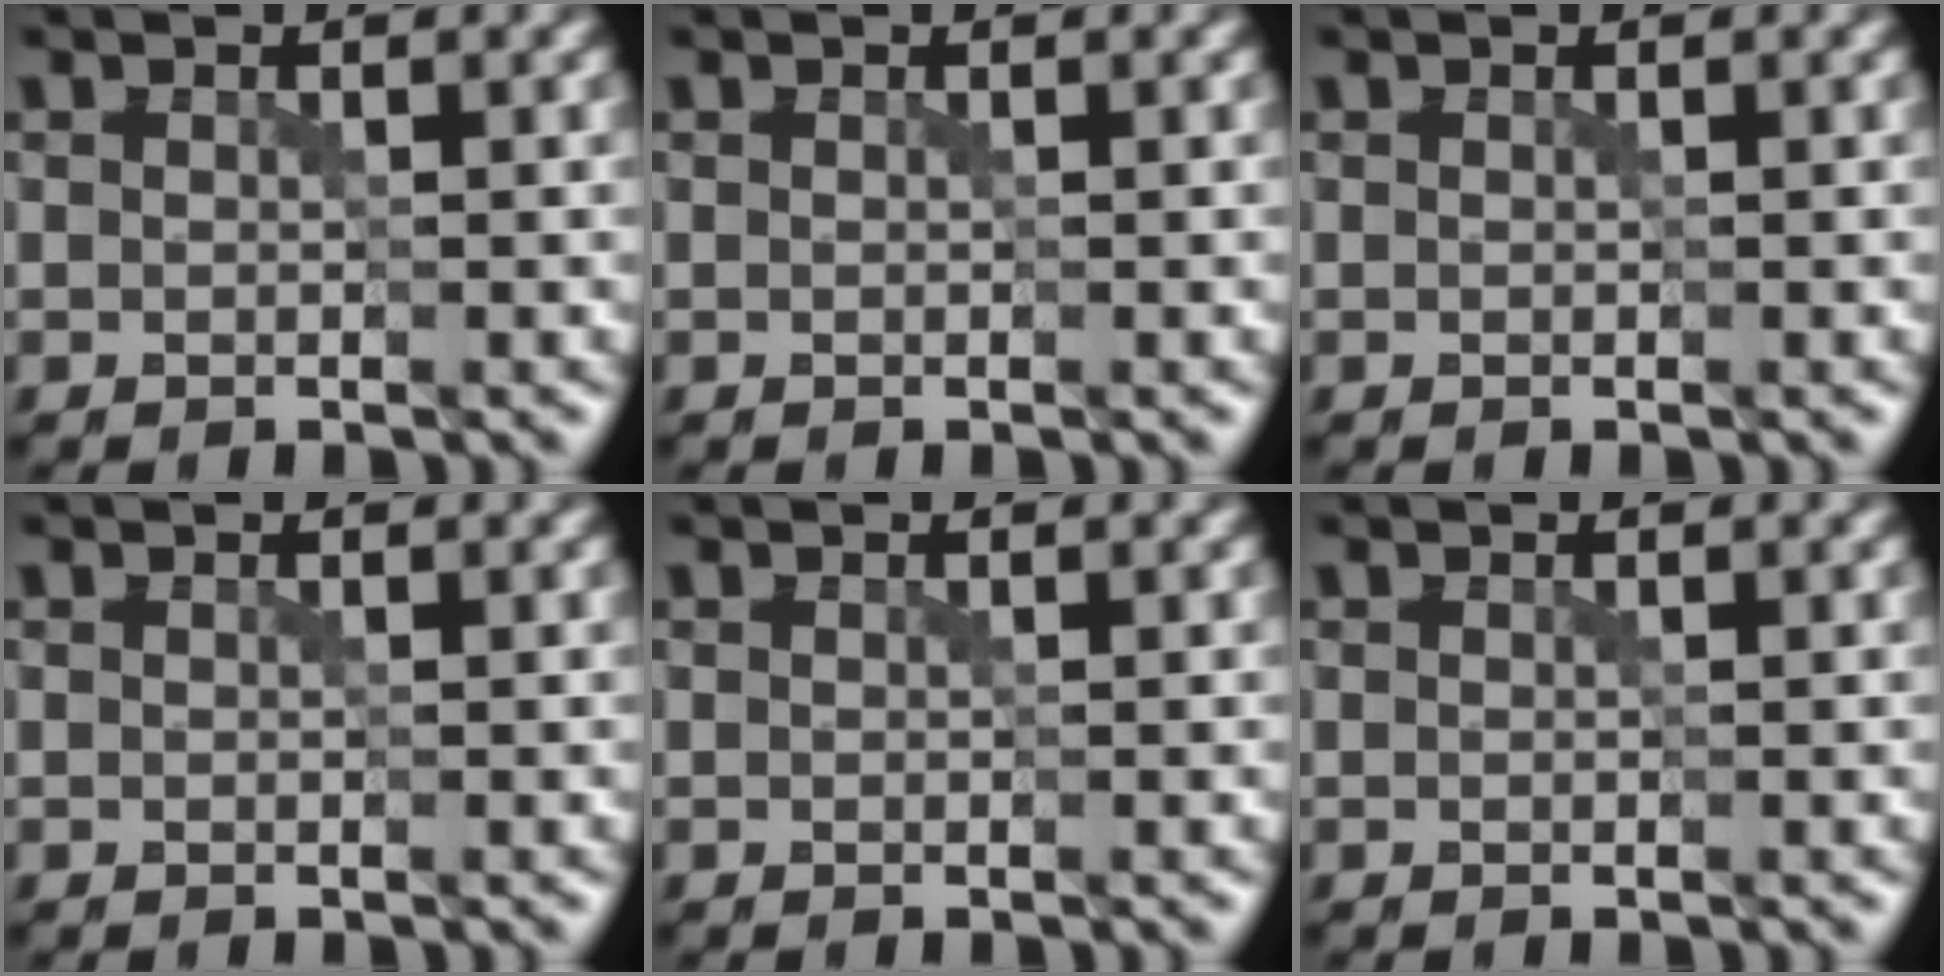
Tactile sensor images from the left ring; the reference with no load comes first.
{"total": 0.0}
{"total": 0.0}
{"total": 0.0}
{"total": 0.0}
{"total": 0.0}